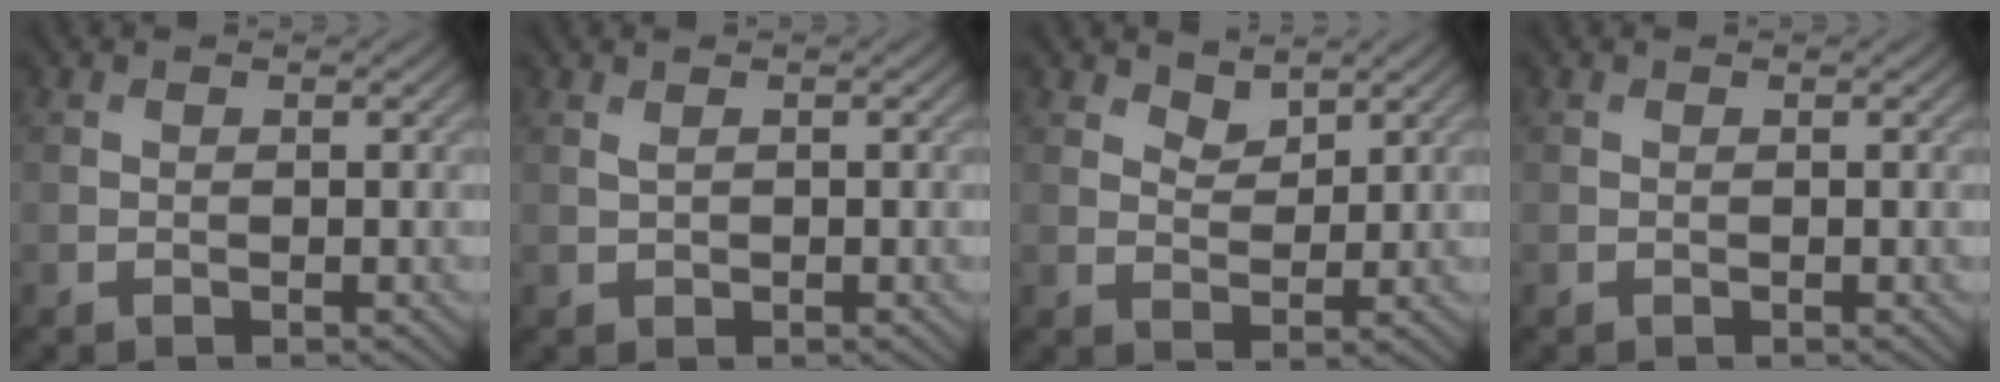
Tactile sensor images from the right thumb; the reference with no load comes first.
{"total": 0.7, "force": [0.2, 0.4, 0.5], "torque": [-0.017, 0.000, 0.007]}
{"total": 2.4, "force": [2.0, 1.0, 0.9], "torque": [-0.018, -0.007, 0.036]}
{"total": 0.0}